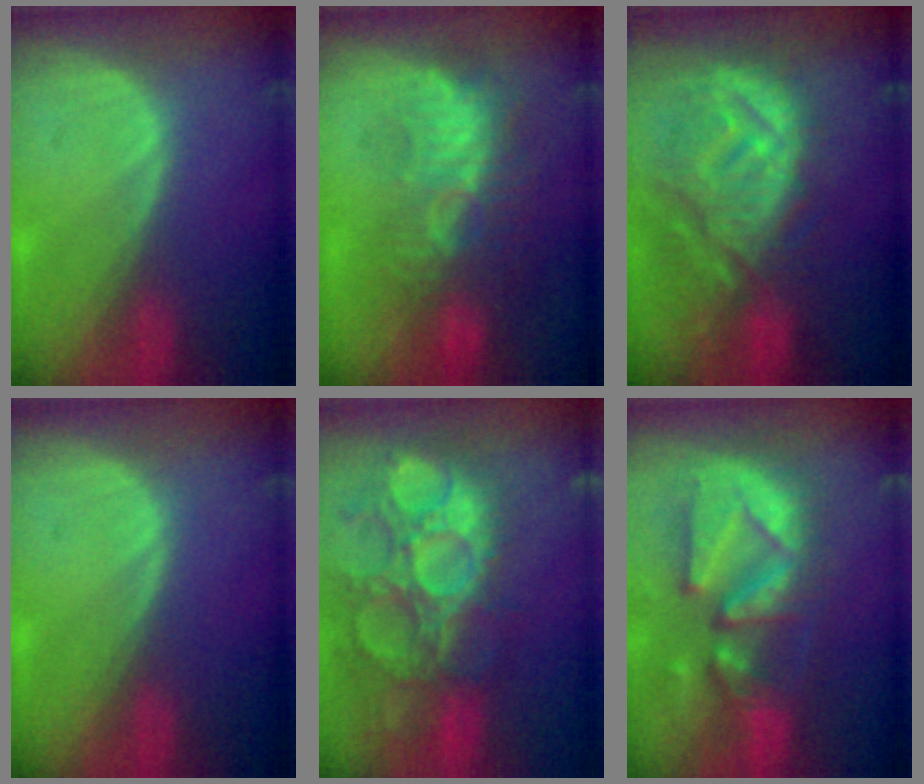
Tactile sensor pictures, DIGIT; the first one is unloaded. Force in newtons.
{"total": 9.1, "press": 8.5, "slide": 3.3}
{"total": 12.6, "press": 11.1, "slide": 6.0}
{"total": 0.0}
{"total": 15.0, "press": 12.5, "slide": 8.2}
{"total": 12.7, "press": 11.2, "slide": 6.0}